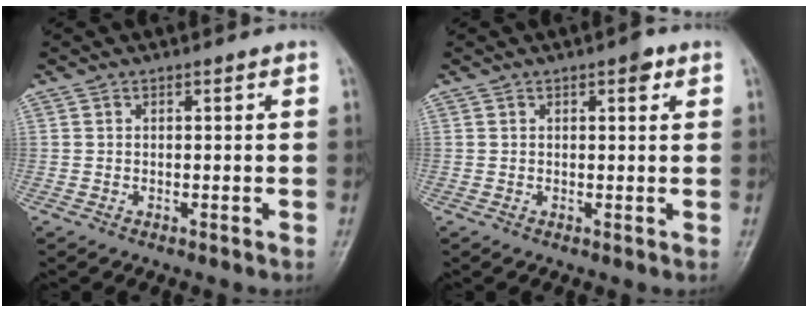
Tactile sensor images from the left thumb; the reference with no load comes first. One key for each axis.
{"total": 2.1, "fx": 1.1, "fy": 0.8, "fz": 1.5, "tx": -0.016, "ty": -0.001, "tz": 0.011}